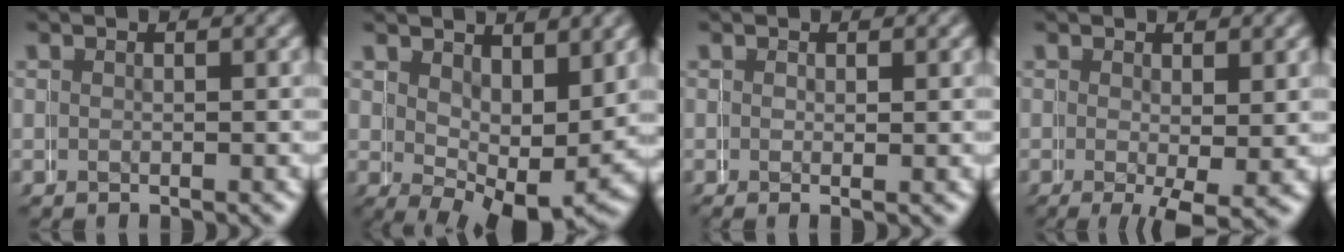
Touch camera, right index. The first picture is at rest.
{"total": 6.2, "force": [-0.2, 3.0, 5.5], "torque": [-0.077, -0.035, 0.010]}
{"total": 0.5, "force": [0.1, 0.1, 0.5], "torque": [-0.013, -0.004, 0.001]}
{"total": 3.4, "force": [-1.3, 0.8, 3.1], "torque": [-0.044, -0.021, -0.013]}